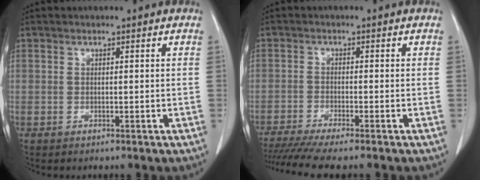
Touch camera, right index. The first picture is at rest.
{"total": 8.9, "force": [-7.6, -0.5, 4.6], "torque": [-0.064, -0.018, -0.123]}